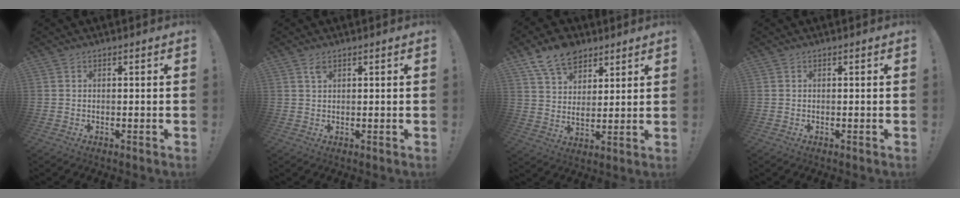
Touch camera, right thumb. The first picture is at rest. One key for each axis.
{"total": 2.2, "fx": 1.4, "fy": 1.0, "fz": 1.3, "tx": -0.018, "ty": -0.004, "tz": 0.023}
{"total": 11.0, "fx": 8.1, "fy": 6.3, "fz": 4.2, "tx": -0.071, "ty": -0.042, "tz": 0.155}
{"total": 0.0}